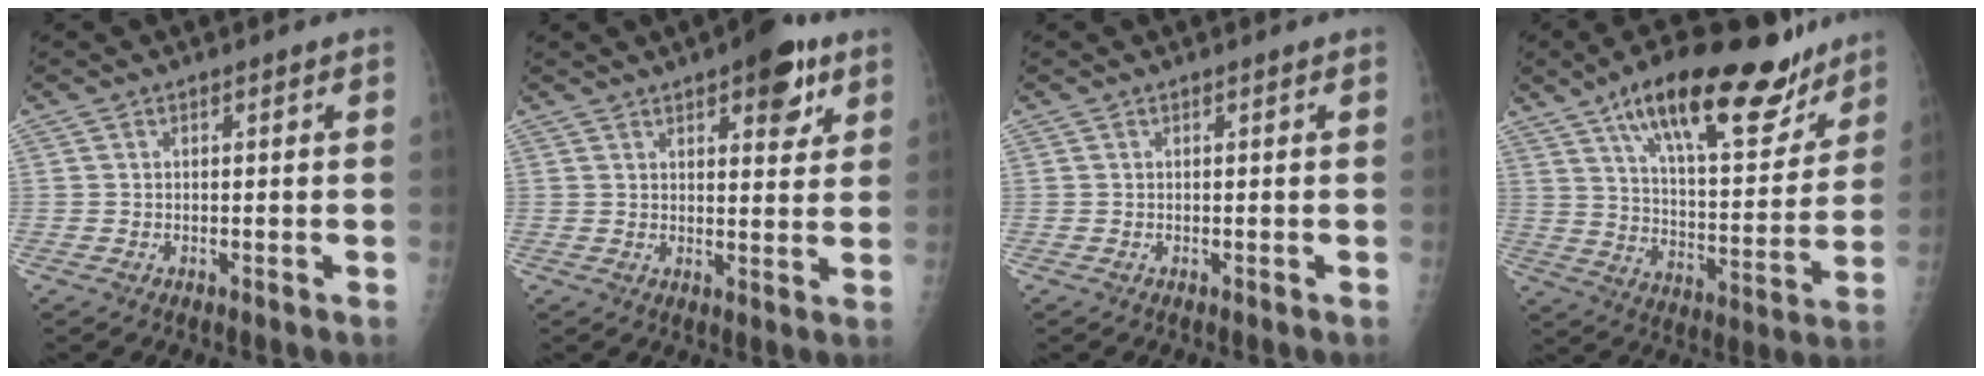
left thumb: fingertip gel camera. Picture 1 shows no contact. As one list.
[{"total": 9.1, "force": [5.0, 3.7, 6.6], "torque": [-0.063, -0.019, 0.063]}, {"total": 0.0}, {"total": 24.4, "force": [16.1, 8.6, 16.2], "torque": [-0.209, -0.052, 0.257]}]